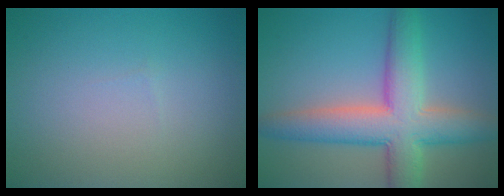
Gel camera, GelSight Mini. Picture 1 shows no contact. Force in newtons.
{"total": 8.3, "press": 8.3, "slide": 0.3}